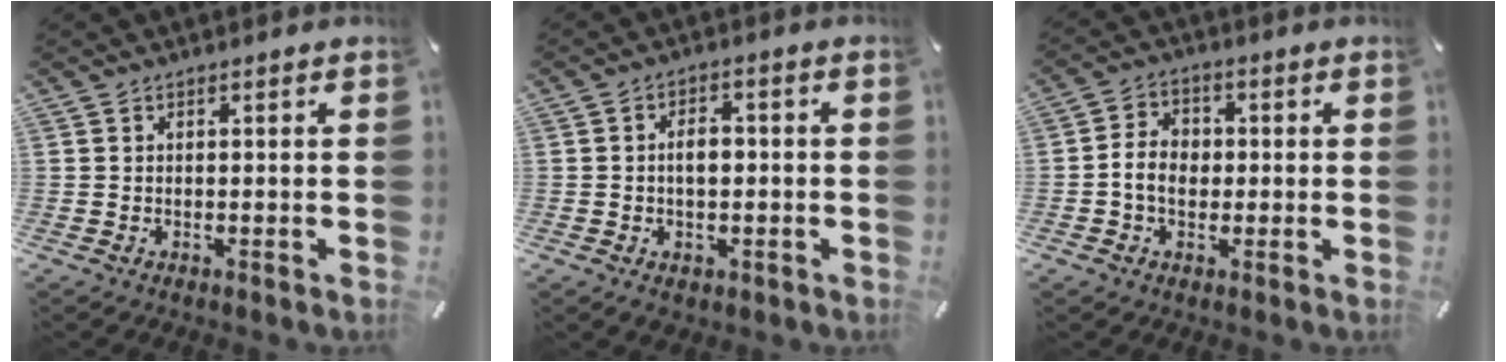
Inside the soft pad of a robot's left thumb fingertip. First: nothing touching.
{"total": 5.9, "force": [-0.6, 4.2, 4.1], "torque": [-0.053, 0.003, -0.014]}
{"total": 6.1, "force": [-0.8, 4.9, 3.6], "torque": [-0.068, 0.009, -0.016]}